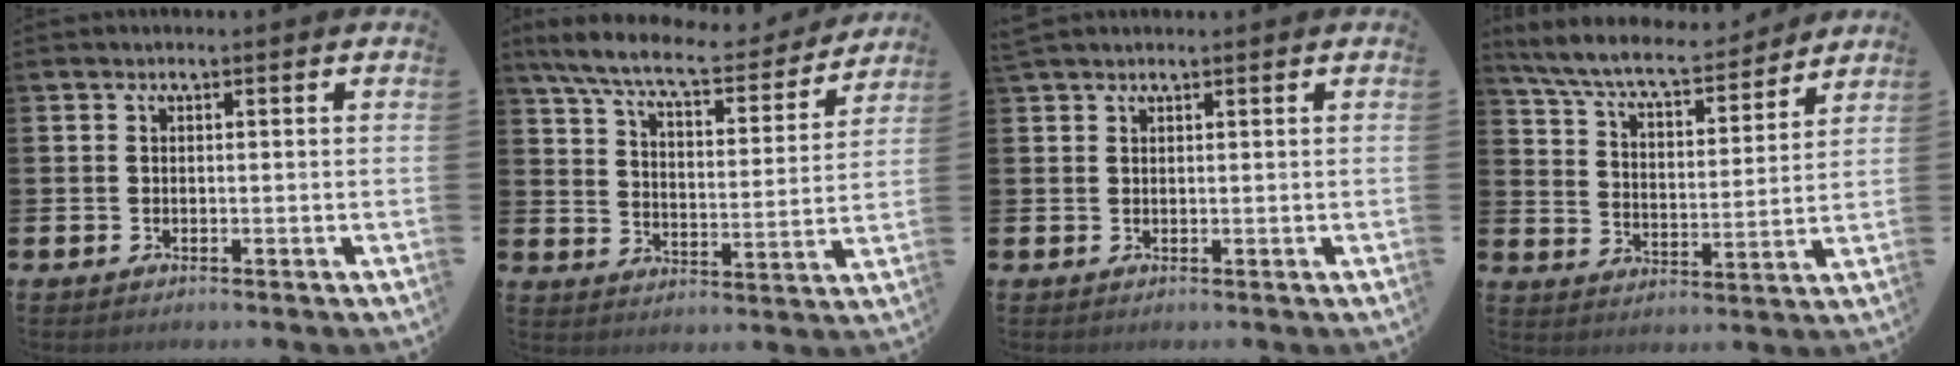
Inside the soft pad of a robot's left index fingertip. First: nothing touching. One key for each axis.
{"total": 8.8, "fx": 7.8, "fy": 1.2, "fz": 3.8, "tx": -0.106, "ty": -0.047, "tz": 0.131}
{"total": 1.2, "fx": 1.1, "fy": 0.3, "fz": 0.1, "tx": 0.000, "ty": 0.001, "tz": 0.020}
{"total": 7.9, "fx": 7.3, "fy": 1.3, "fz": 2.7, "tx": -0.086, "ty": -0.049, "tz": 0.125}